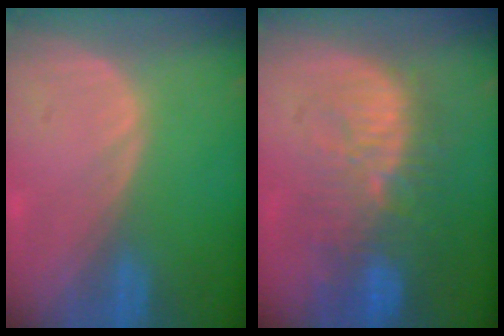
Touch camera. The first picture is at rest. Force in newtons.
{"total": 11.3, "press": 9.9, "slide": 5.3}